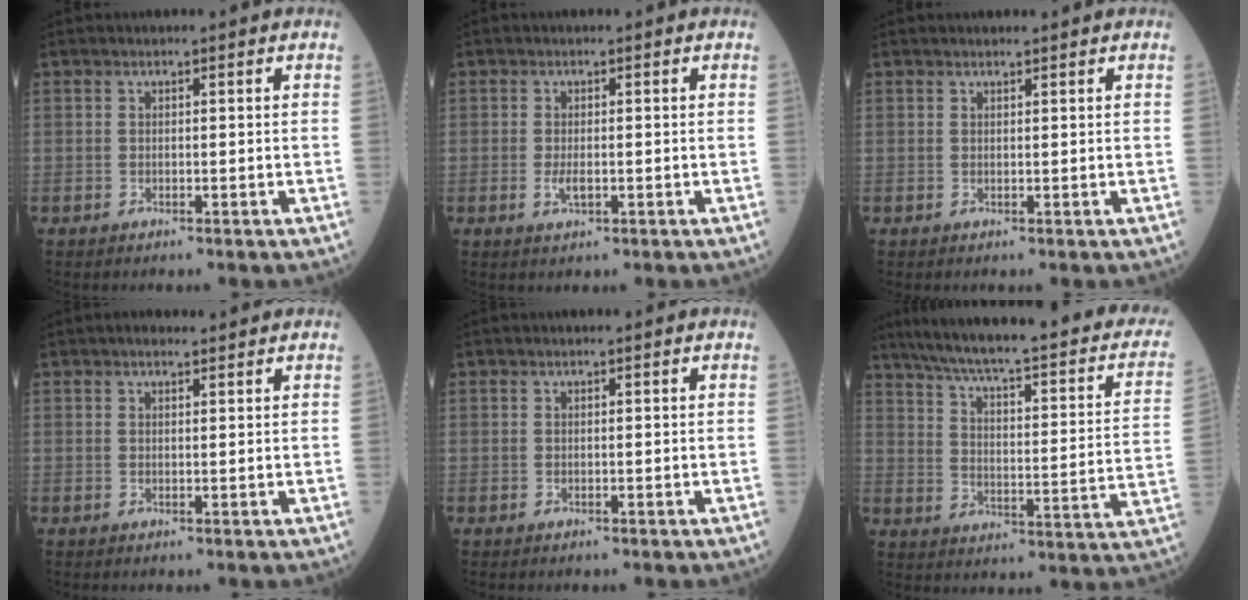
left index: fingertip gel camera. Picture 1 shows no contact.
{"total": 1.8, "force": [-0.5, 0.7, 1.6], "torque": [-0.033, -0.005, -0.006]}
{"total": 1.5, "force": [1.4, 0.1, 0.3], "torque": [-0.007, 0.008, 0.022]}
{"total": 2.1, "force": [1.8, 0.6, 0.9], "torque": [-0.018, 0.014, 0.027]}
{"total": 0.0}
{"total": 27.4, "force": [21.4, 4.6, 16.5], "torque": [-0.244, -0.007, 0.271]}